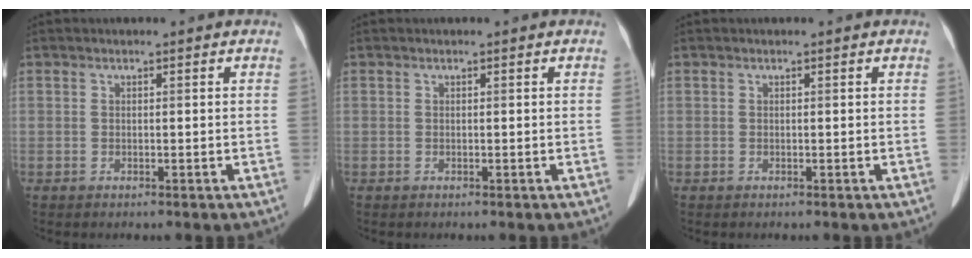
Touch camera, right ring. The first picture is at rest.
{"total": 0.0}
{"total": 0.0}